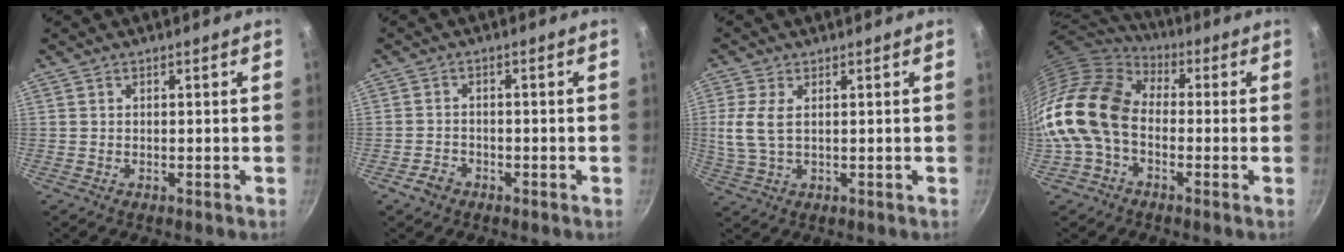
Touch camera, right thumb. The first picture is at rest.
{"total": 2.9, "force": [-1.8, 2.1, 1.0], "torque": [-0.014, 0.024, -0.031]}
{"total": 6.1, "force": [1.0, 3.1, 5.1], "torque": [-0.116, -0.001, 0.023]}
{"total": 17.2, "force": [-1.7, 12.0, 12.2], "torque": [-0.220, 0.035, -0.052]}